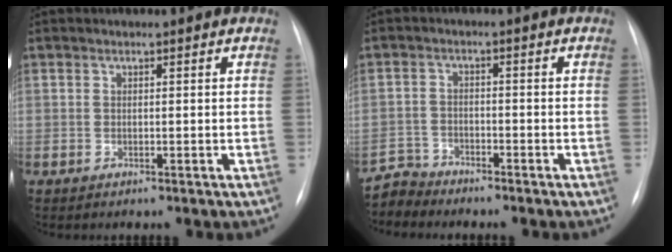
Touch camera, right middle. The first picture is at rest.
{"total": 3.7, "force": [-3.4, 0.4, -1.3], "torque": [0.030, -0.008, -0.066]}